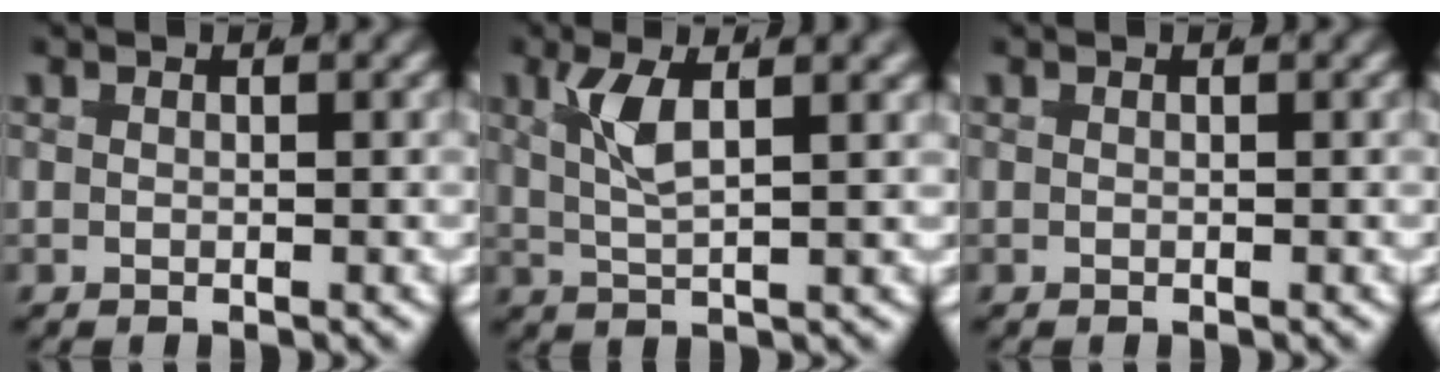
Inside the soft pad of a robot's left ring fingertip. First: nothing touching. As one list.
[{"total": 3.3, "force": [0.8, 0.9, 3.1], "torque": [-0.075, -0.004, 0.017]}, {"total": 0.0}]